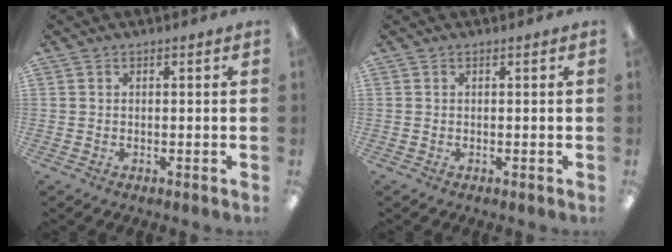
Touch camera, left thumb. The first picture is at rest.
{"total": 0.0}